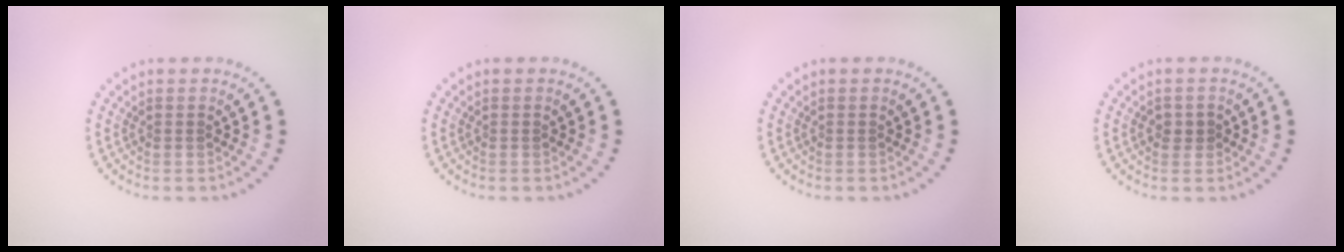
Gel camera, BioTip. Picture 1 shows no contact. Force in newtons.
{"total": 0.0}
{"total": 0.0}
{"total": 1.3, "press": 1.2, "slide": 0.5}